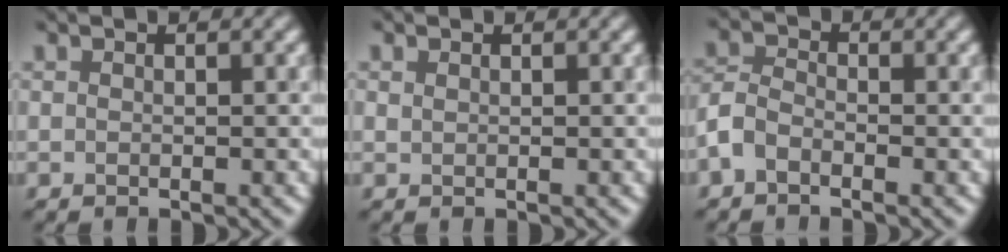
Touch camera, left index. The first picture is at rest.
{"total": 0.0}
{"total": 2.3, "force": [-1.9, 1.0, 0.8], "torque": [-0.017, 0.005, -0.047]}